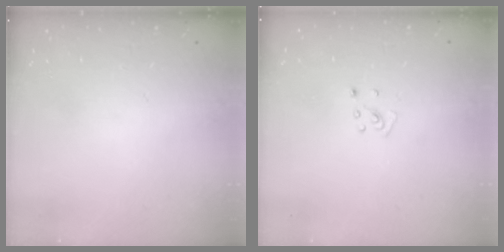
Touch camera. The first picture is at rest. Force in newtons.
{"total": 3.9, "press": 3.9, "slide": 0.4}